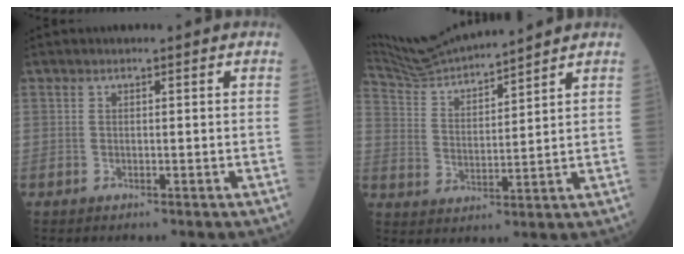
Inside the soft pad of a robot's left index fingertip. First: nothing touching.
{"total": 11.3, "force": [10.8, -0.5, 3.3], "torque": [-0.075, 0.014, 0.208]}